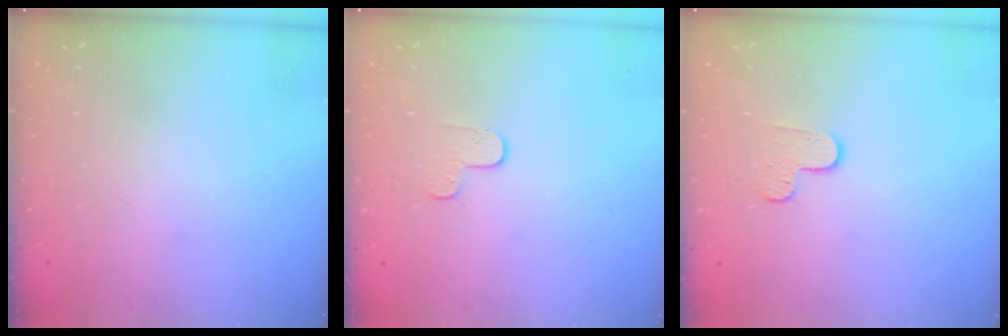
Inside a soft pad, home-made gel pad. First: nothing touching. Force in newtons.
{"total": 3.6, "press": 3.6, "slide": 0.4}
{"total": 5.8, "press": 5.8, "slide": 0.6}